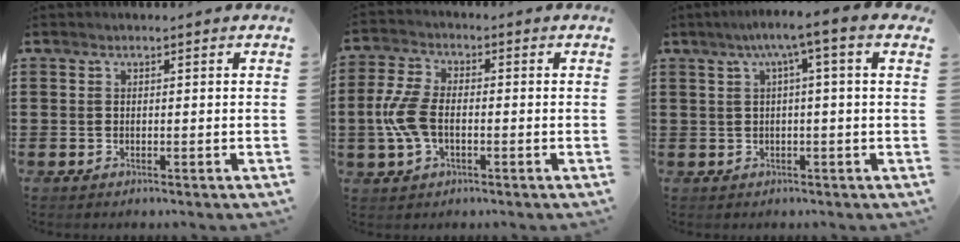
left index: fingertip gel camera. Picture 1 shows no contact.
{"total": 7.9, "force": [-1.0, 4.5, 6.4], "torque": [-0.161, -0.001, -0.027]}
{"total": 4.4, "force": [0.6, -0.5, 4.4], "torque": [-0.084, -0.004, 0.004]}